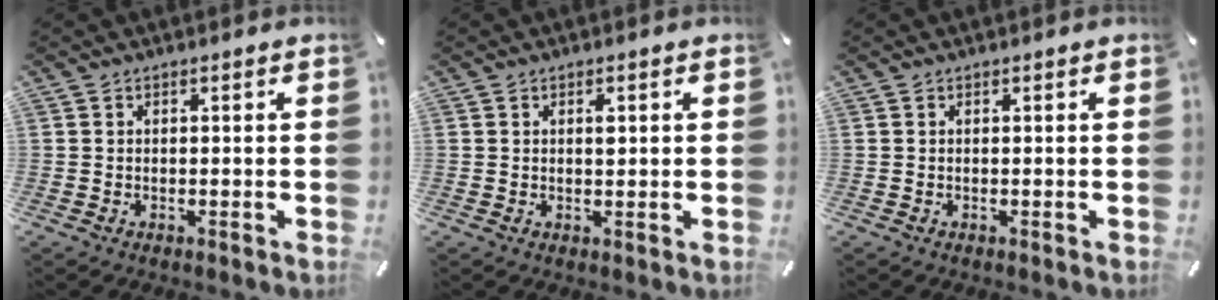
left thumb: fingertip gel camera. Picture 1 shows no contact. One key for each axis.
{"total": 1.6, "fx": 0.5, "fy": 0.8, "fz": 1.3, "tx": -0.010, "ty": -0.003, "tz": 0.004}
{"total": 0.0}